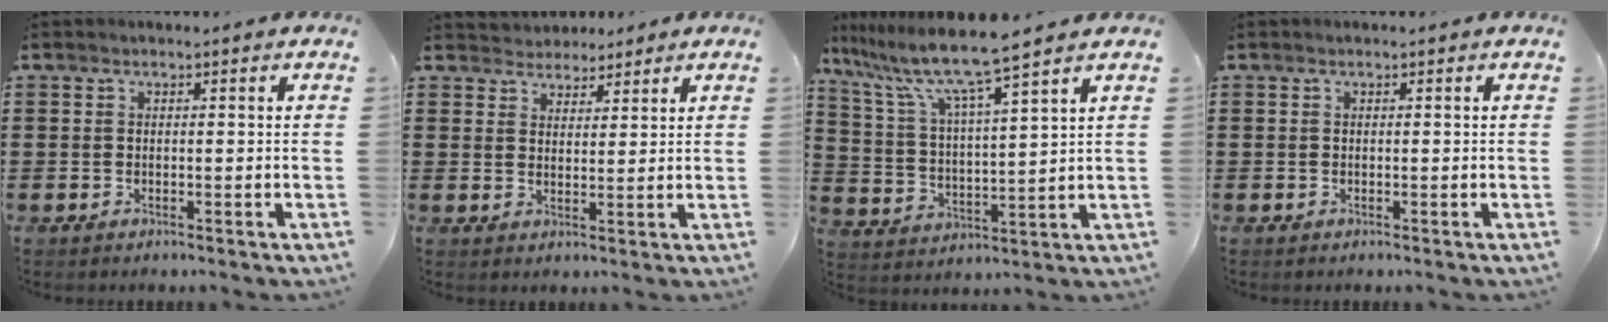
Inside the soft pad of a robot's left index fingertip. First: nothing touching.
{"total": 3.1, "force": [2.7, 1.4, -0.4], "torque": [-0.005, 0.001, 0.052]}
{"total": 8.6, "force": [7.4, -0.6, 4.4], "torque": [-0.115, -0.045, 0.121]}
{"total": 0.0}